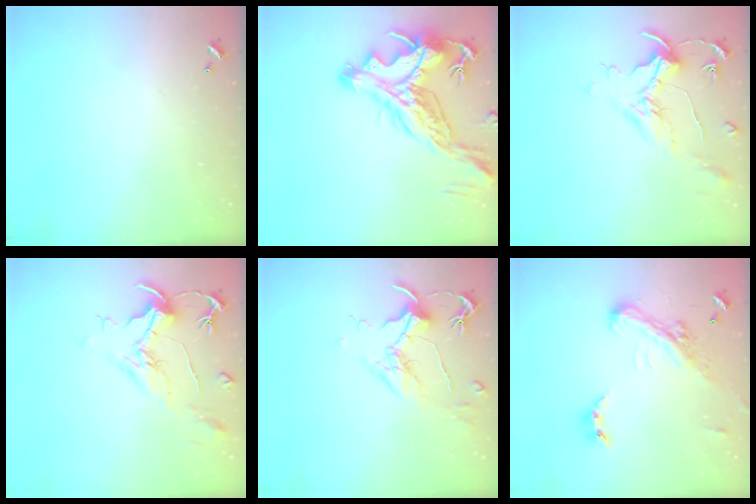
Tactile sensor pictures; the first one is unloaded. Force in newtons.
{"total": 9.1, "press": 8.9, "slide": 2.0}
{"total": 1.5, "press": 1.3, "slide": 0.7}
{"total": 2.1, "press": 1.7, "slide": 1.3}
{"total": 1.6, "press": 1.4, "slide": 0.9}
{"total": 4.8, "press": 4.7, "slide": 1.1}